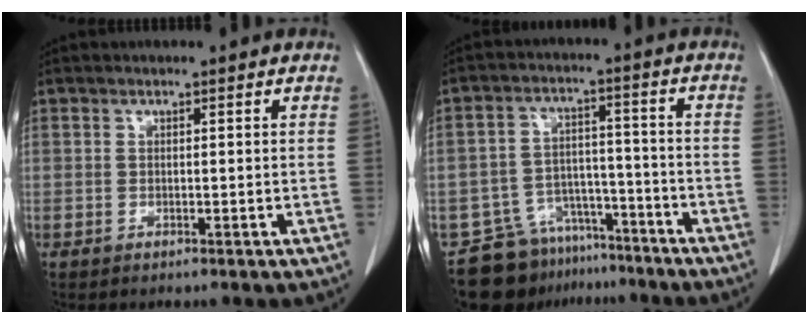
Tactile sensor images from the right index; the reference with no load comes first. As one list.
[{"total": 10.9, "force": [-8.6, 6.5, 1.9], "torque": [-0.024, 0.040, -0.134]}]